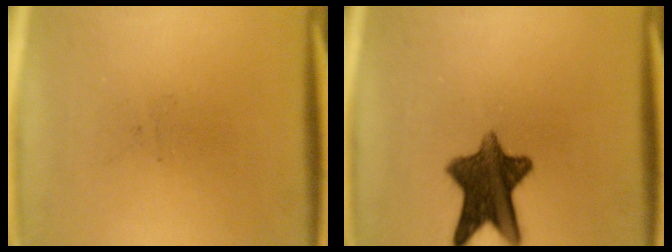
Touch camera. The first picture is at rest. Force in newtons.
{"total": 10.9}